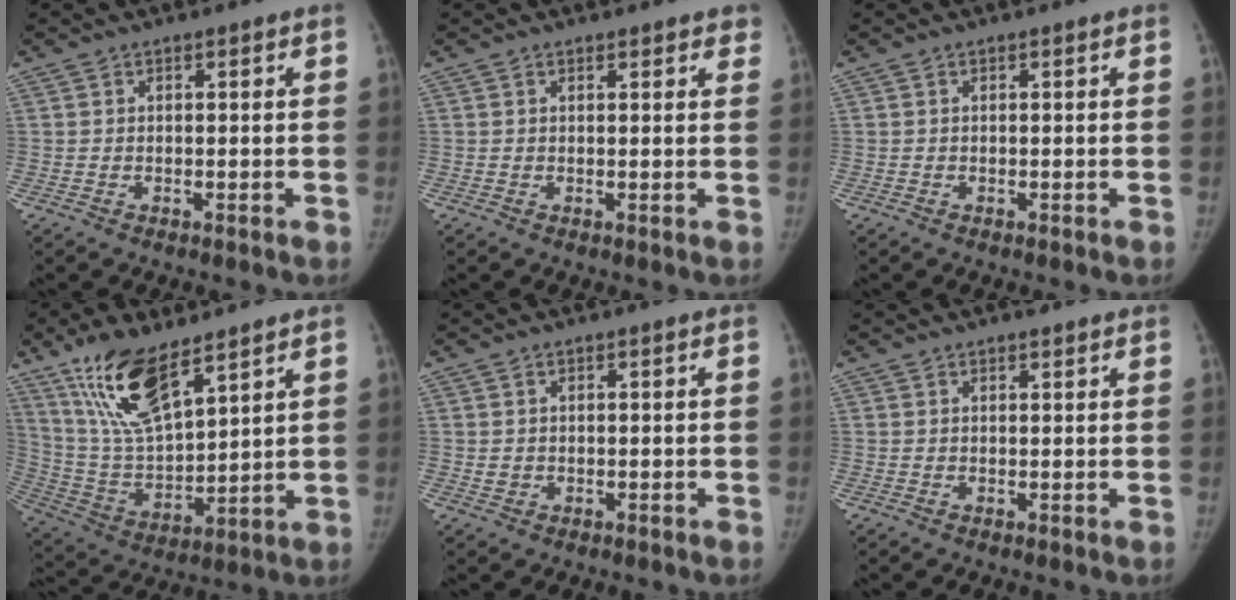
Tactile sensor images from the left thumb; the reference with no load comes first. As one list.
[{"total": 2.5, "force": [2.0, 1.0, 1.1], "torque": [0.011, -0.002, 0.016]}, {"total": 0.0}, {"total": 16.5, "force": [10.6, 5.7, 11.2], "torque": [-0.197, -0.049, 0.219]}, {"total": 1.3, "force": [0.3, 1.1, 0.6], "torque": [-0.007, -0.002, 0.010]}, {"total": 2.1, "force": [1.6, 0.7, 1.0], "torque": [-0.006, -0.004, 0.020]}]